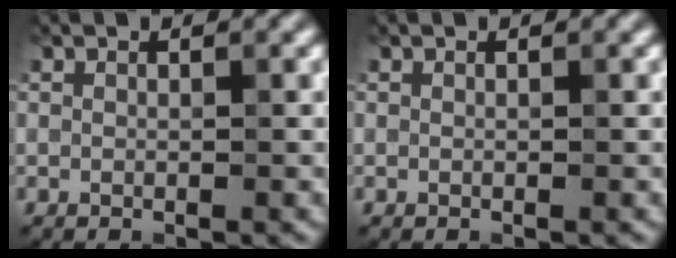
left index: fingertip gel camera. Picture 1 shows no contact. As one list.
[{"total": 0.0}]